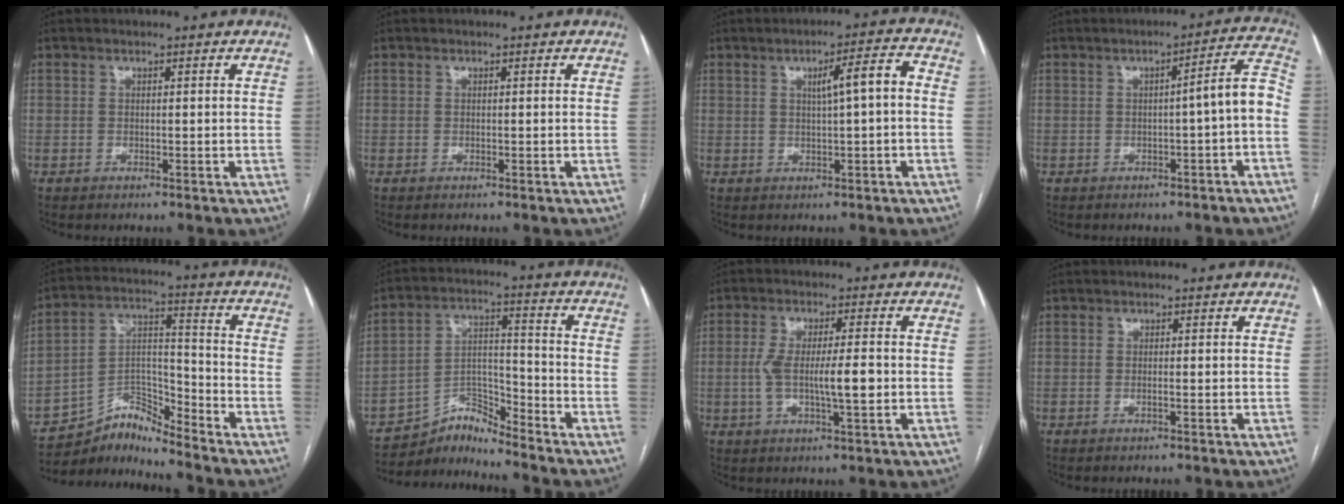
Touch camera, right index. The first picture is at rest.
{"total": 0.0}
{"total": 5.3, "force": [0.5, 0.4, 5.3], "torque": [-0.079, 0.014, 0.008]}
{"total": 6.0, "force": [-1.7, 0.2, 5.7], "torque": [-0.063, 0.025, -0.023]}
{"total": 7.5, "force": [-7.5, 0.1, -0.3], "torque": [0.002, 0.042, -0.138]}
{"total": 6.3, "force": [-6.3, -0.1, -0.8], "torque": [0.016, 0.033, -0.111]}
{"total": 8.0, "force": [-0.9, 1.2, 7.9], "torque": [-0.145, 0.005, -0.015]}
{"total": 0.7, "force": [-0.3, -0.1, 0.7], "torque": [-0.014, 0.001, -0.003]}